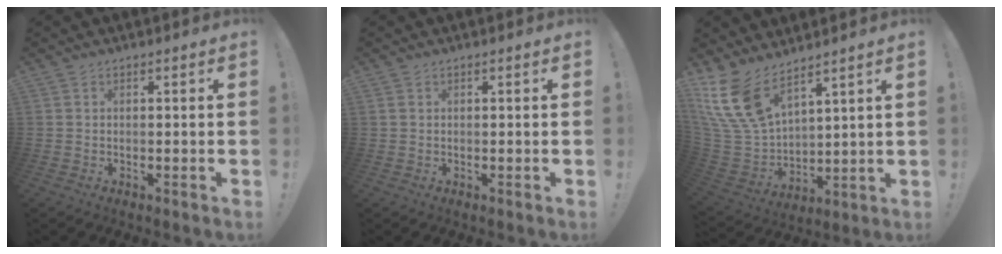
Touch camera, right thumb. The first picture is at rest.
{"total": 0.6, "force": [0.3, 0.5, 0.2], "torque": [-0.009, 0.003, 0.007]}
{"total": 15.7, "force": [10.7, 7.5, 8.7], "torque": [-0.188, -0.073, 0.201]}